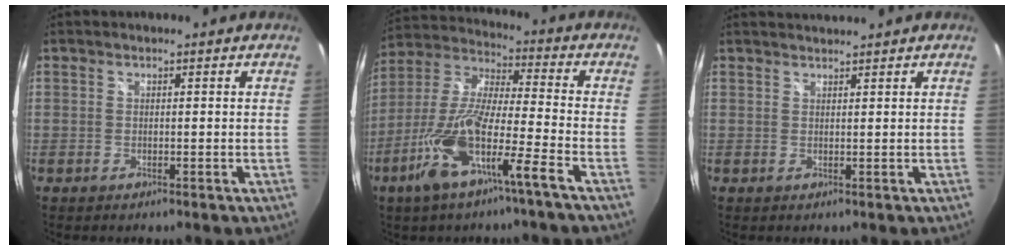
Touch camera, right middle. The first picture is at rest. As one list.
[{"total": 15.0, "force": [-8.0, 1.1, 12.7], "torque": [-0.257, -0.018, -0.157]}, {"total": 2.0, "force": [2.0, -0.5, 0.2], "torque": [-0.005, 0.001, 0.033]}]